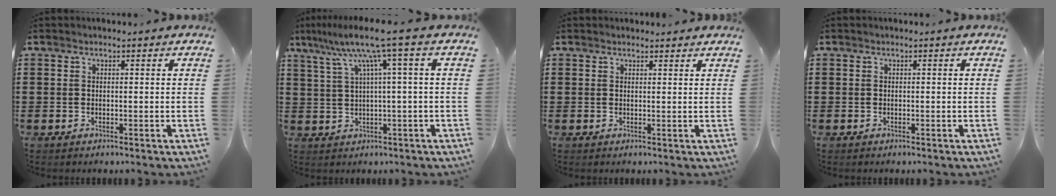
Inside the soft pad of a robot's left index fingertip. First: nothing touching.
{"total": 8.5, "force": [3.6, -0.6, 7.7], "torque": [-0.163, -0.010, 0.055]}
{"total": 1.2, "force": [1.2, 0.3, 0.0], "torque": [-0.004, 0.001, 0.023]}
{"total": 0.0}